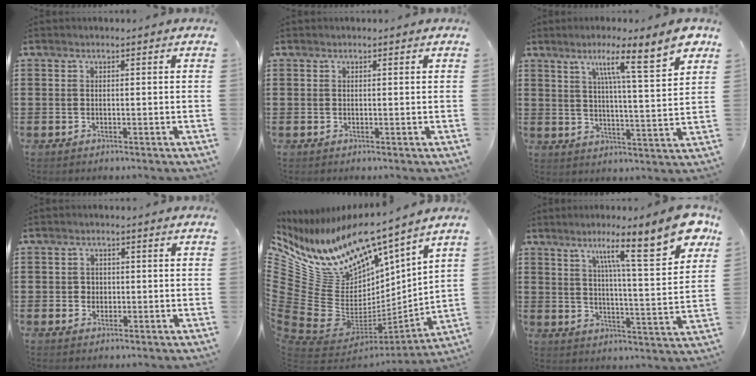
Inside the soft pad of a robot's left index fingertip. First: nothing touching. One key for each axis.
{"total": 0.0}
{"total": 9.9, "fx": 6.2, "fy": 0.5, "fz": 7.8, "tx": -0.129, "ty": -0.036, "tz": 0.091}
{"total": 1.5, "fx": 0.2, "fy": 1.5, "fz": 0.3, "tx": -0.012, "ty": 0.008, "tz": 0.002}
{"total": 12.9, "fx": 9.5, "fy": 7.1, "fz": 5.1, "tx": -0.144, "ty": -0.108, "tz": 0.166}
{"total": 13.2, "fx": 8.3, "fy": 1.1, "fz": 10.2, "tx": -0.170, "ty": -0.040, "tz": 0.122}